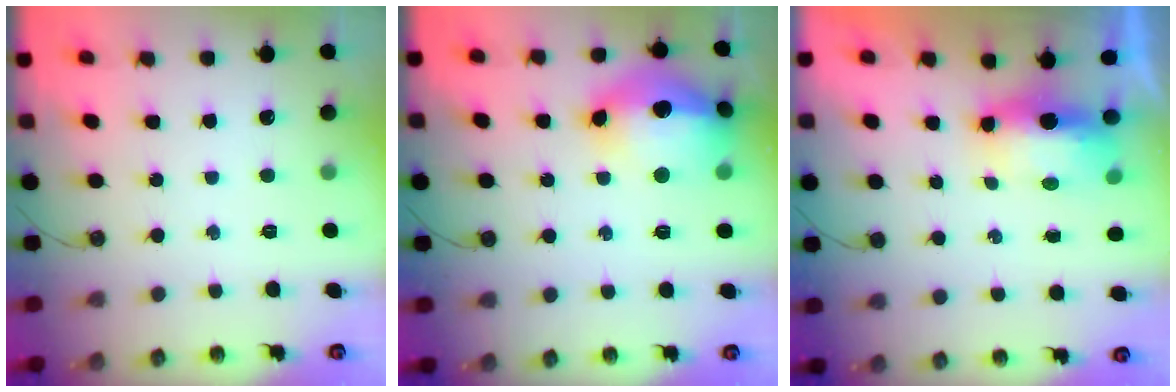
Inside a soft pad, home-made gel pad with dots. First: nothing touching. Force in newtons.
{"total": 19.6, "press": 19.5, "slide": 1.8}
{"total": 15.6, "press": 9.1, "slide": 12.7}